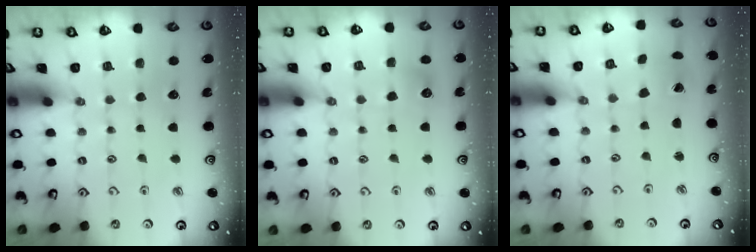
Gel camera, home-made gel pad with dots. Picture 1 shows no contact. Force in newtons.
{"total": 5.3, "press": 5.3, "slide": 0.6}
{"total": 1.5, "press": 1.5, "slide": 0.1}